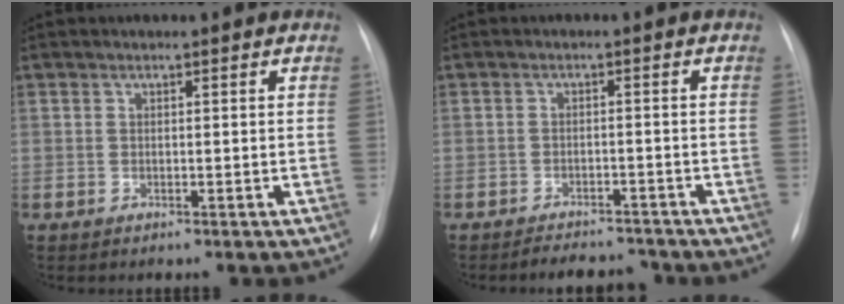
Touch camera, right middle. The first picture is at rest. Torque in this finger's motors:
{"motor_torque": [0.35, -0.40, -0.02, 0.01]}